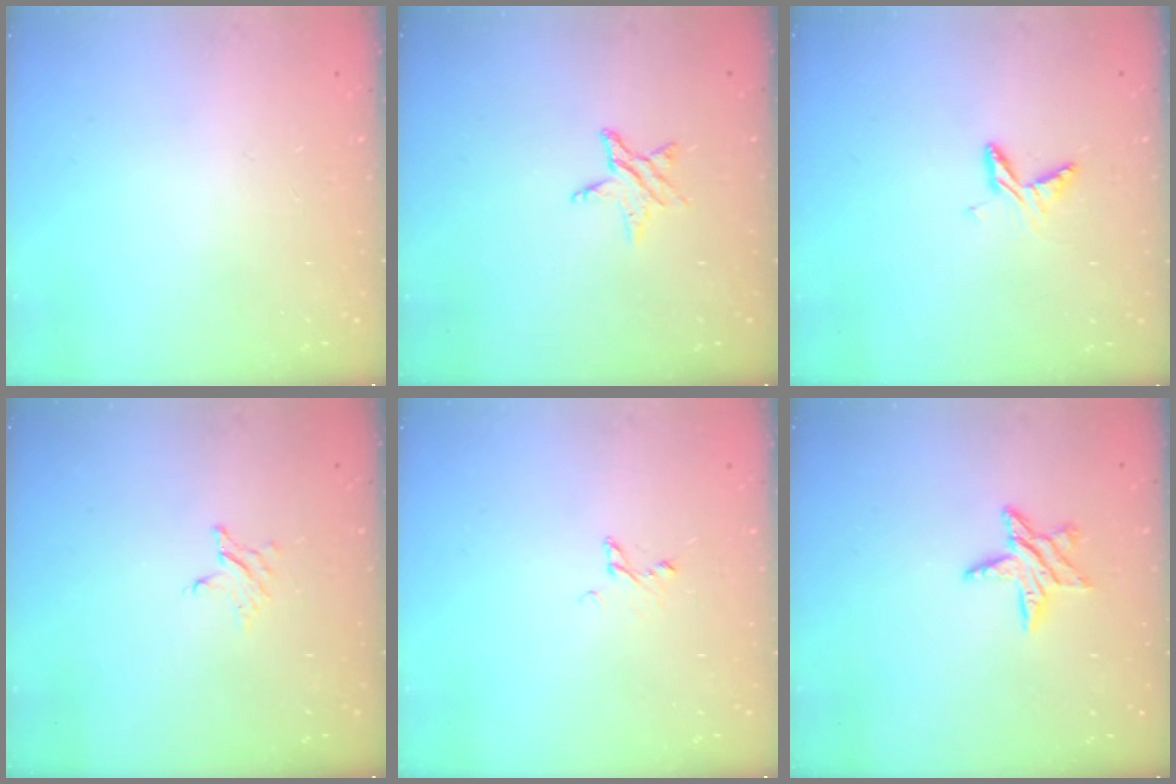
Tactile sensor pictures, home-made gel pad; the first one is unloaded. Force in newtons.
{"total": 5.8, "press": 5.8, "slide": 0.5}
{"total": 6.0, "press": 6.0, "slide": 0.6}
{"total": 2.7, "press": 2.7, "slide": 0.3}
{"total": 3.1, "press": 3.1, "slide": 0.4}
{"total": 7.9, "press": 7.9, "slide": 0.5}